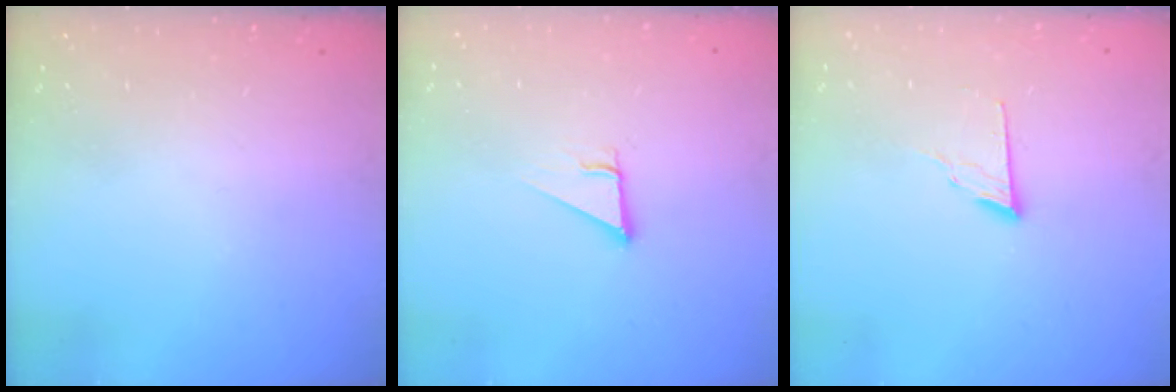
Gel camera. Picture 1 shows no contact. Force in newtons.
{"total": 3.0, "press": 3.0, "slide": 0.1}
{"total": 7.4, "press": 7.4, "slide": 0.6}